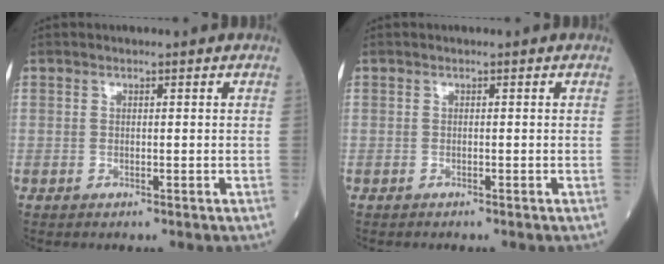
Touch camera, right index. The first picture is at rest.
{"total": 0.0}